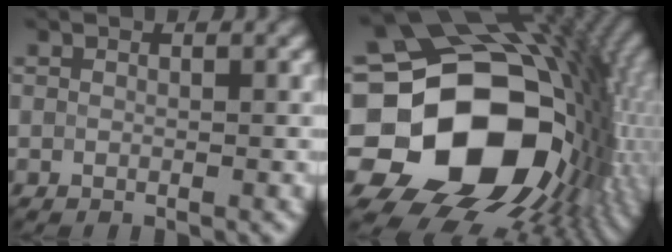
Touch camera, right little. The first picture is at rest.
{"total": 19.6, "force": [-2.1, 15.0, 12.4], "torque": [-0.215, -0.011, -0.015]}